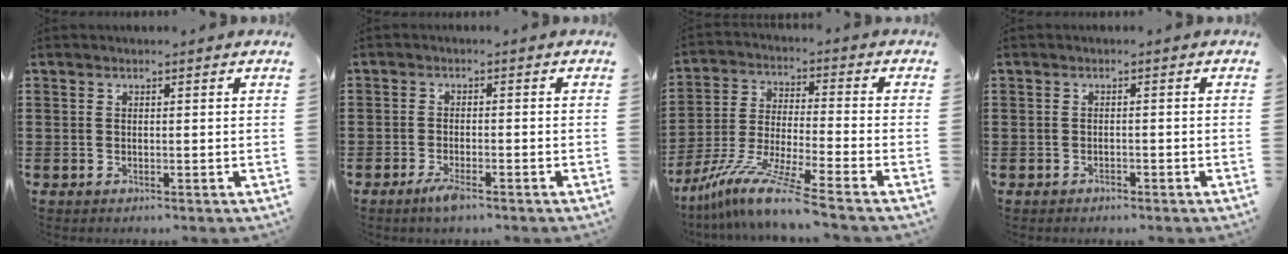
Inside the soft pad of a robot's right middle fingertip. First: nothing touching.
{"total": 2.7, "force": [-1.8, 0.7, 1.9], "torque": [-0.046, -0.002, -0.037]}
{"total": 10.7, "force": [-8.7, -0.2, 6.2], "torque": [-0.130, -0.002, -0.177]}
{"total": 0.9, "force": [-0.8, 0.4, 0.2], "torque": [-0.005, 0.001, -0.018]}